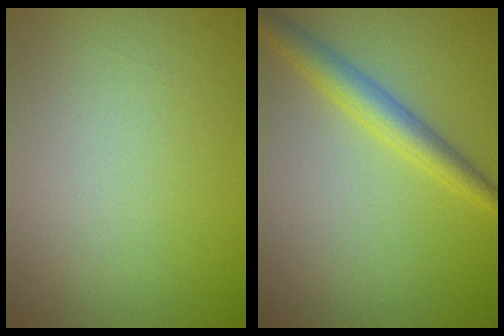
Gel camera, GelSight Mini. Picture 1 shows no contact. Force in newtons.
{"total": 3.4, "press": 3.4, "slide": 0.1}